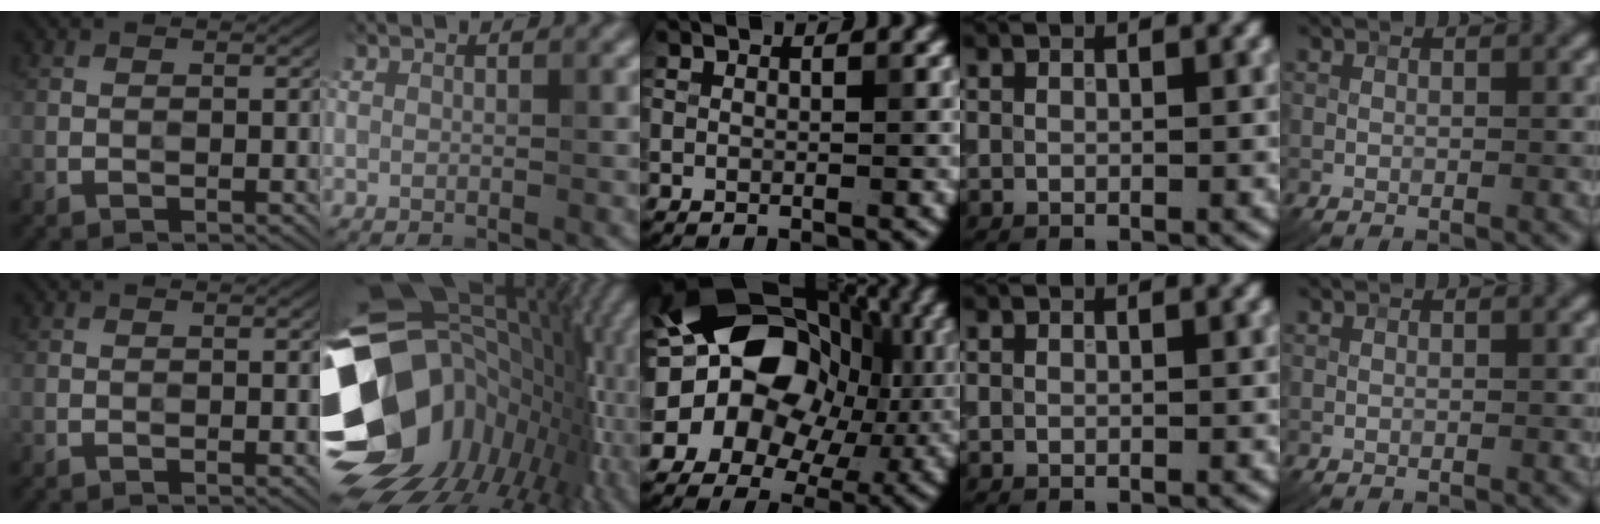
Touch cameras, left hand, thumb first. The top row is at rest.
{"index": {"total": 18.2, "force": [-2.1, 13.8, 11.8], "torque": [-0.245, -0.011, -0.015]}, "middle": {"total": 15.8, "force": [1.9, 11.9, 10.2], "torque": [-0.126, 0.022, 0.009]}}